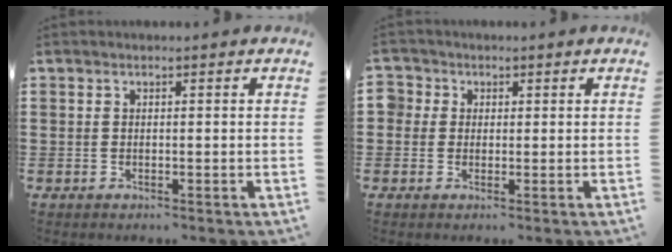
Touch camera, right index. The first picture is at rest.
{"total": 1.9, "force": [0.4, 1.9, -0.1], "torque": [-0.010, 0.011, 0.004]}